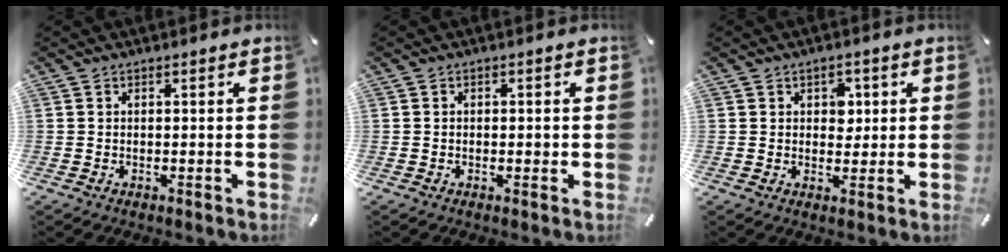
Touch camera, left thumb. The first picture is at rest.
{"total": 1.3, "force": [-0.3, 0.9, 0.9], "torque": [-0.016, 0.004, -0.007]}
{"total": 3.7, "force": [0.8, 3.0, 2.1], "torque": [-0.014, -0.004, 0.003]}